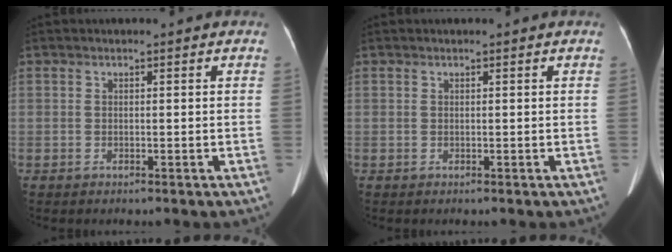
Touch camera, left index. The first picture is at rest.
{"total": 0.0}